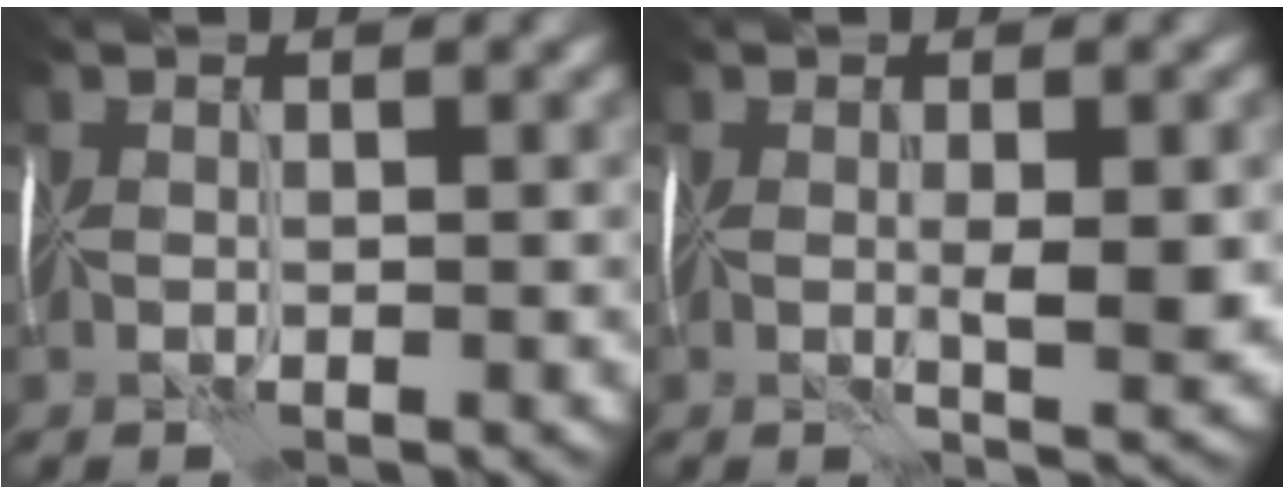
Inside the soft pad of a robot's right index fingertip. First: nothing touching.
{"total": 2.7, "force": [0.0, 0.5, 2.7], "torque": [-0.043, -0.001, 0.002]}